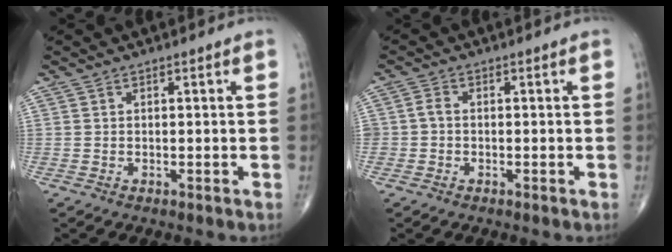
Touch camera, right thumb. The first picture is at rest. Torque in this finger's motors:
{"motor_torque": [-0.30, -0.32, 0.16, 0.10, -0.02]}